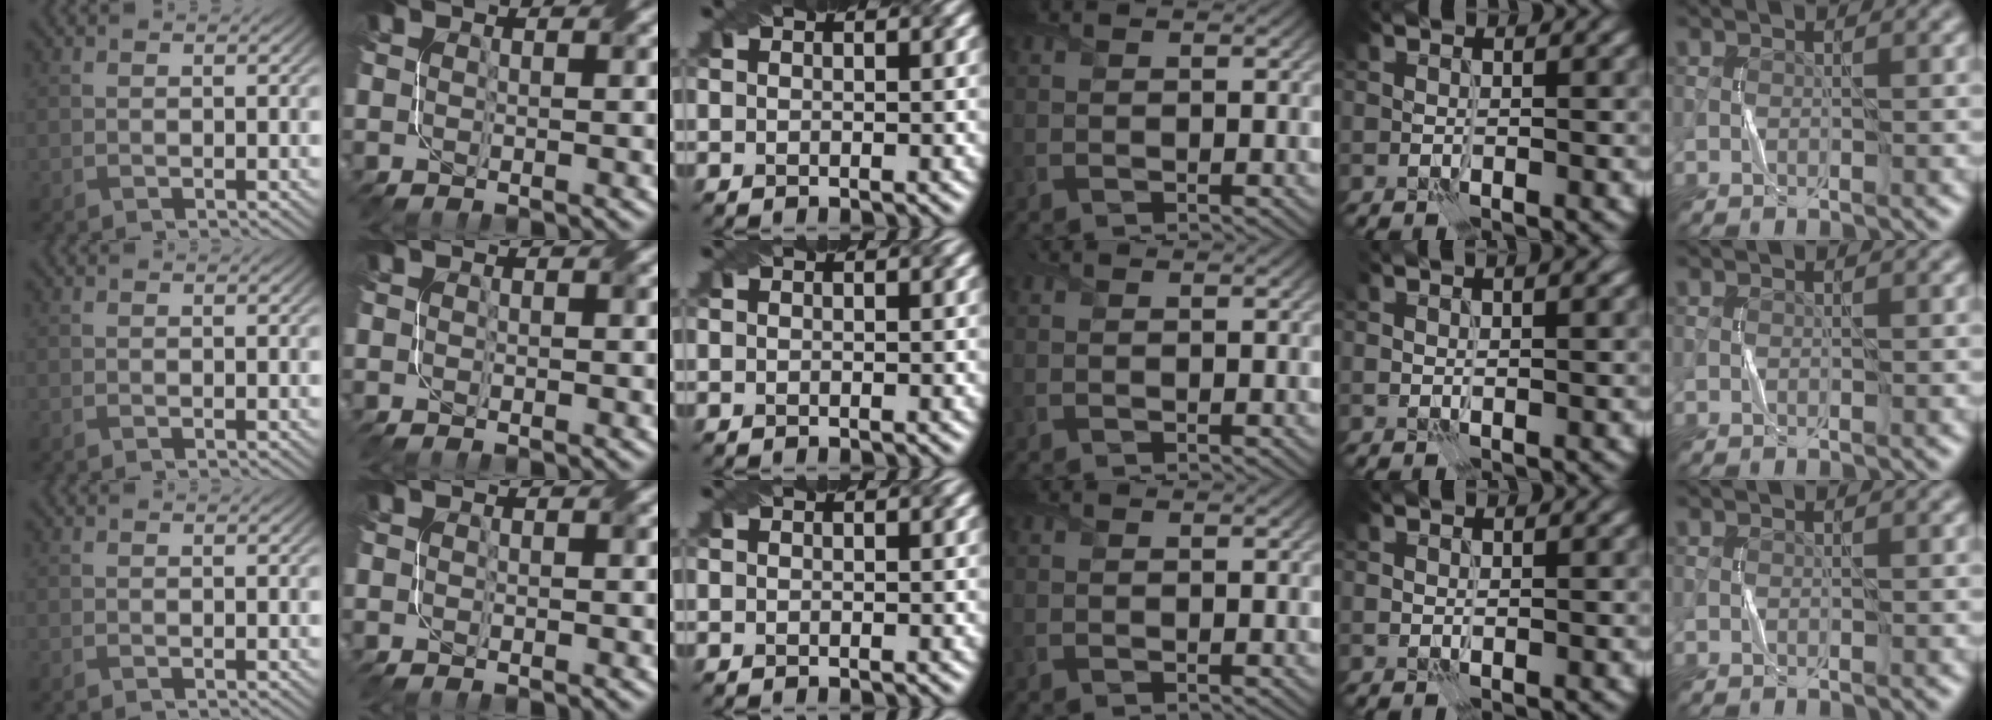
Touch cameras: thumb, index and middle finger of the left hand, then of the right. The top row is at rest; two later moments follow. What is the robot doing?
{"motion": "fold", "object": "napkin"}